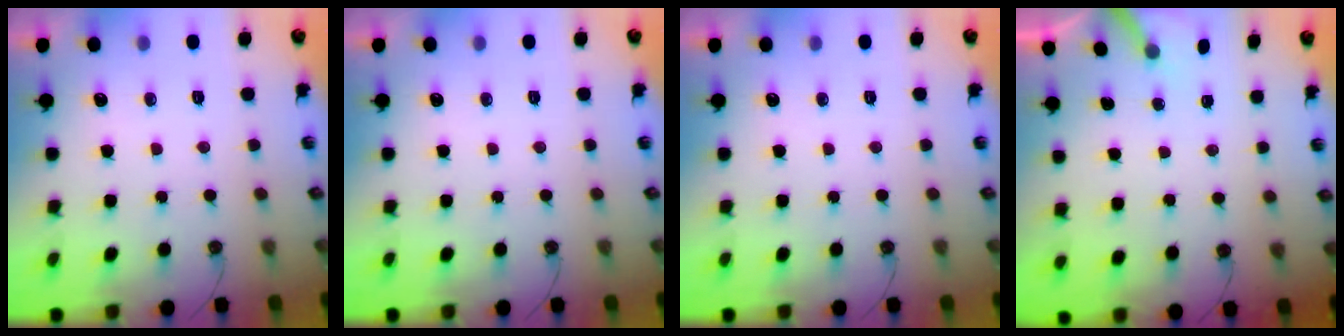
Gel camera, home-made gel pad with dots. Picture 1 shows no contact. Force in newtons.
{"total": 0.0}
{"total": 0.0}
{"total": 2.5, "press": 2.5, "slide": 0.3}